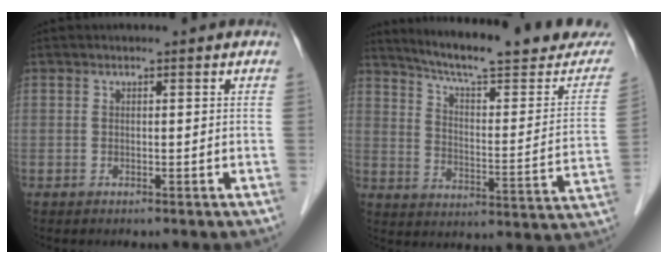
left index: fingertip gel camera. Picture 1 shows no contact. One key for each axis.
{"total": 21.6, "fx": 19.5, "fy": 1.9, "fz": 9.2, "tx": -0.129, "ty": -0.063, "tz": 0.255}